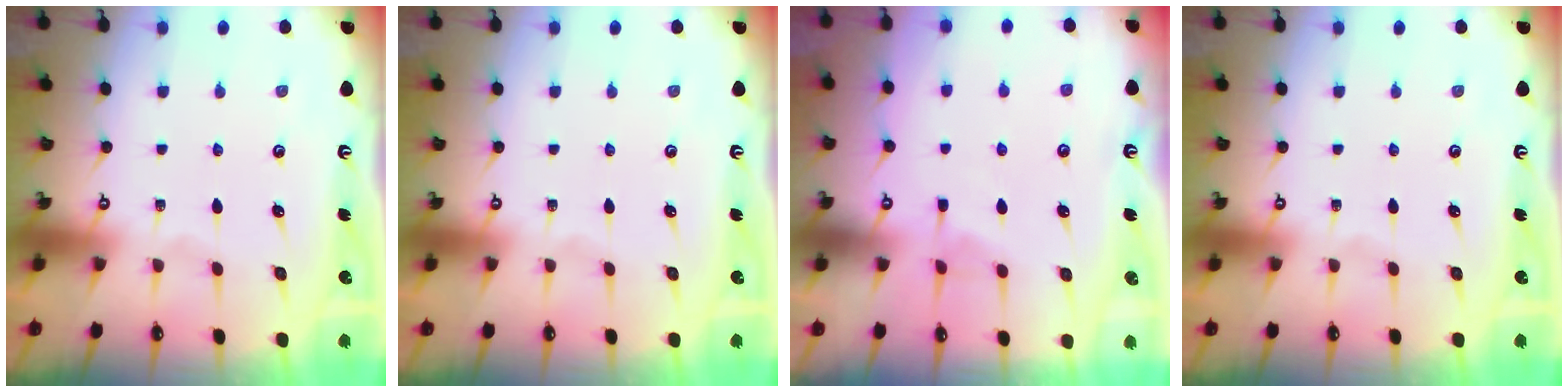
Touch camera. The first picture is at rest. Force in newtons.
{"total": 0.0}
{"total": 3.6, "press": 3.5, "slide": 0.5}
{"total": 0.0}